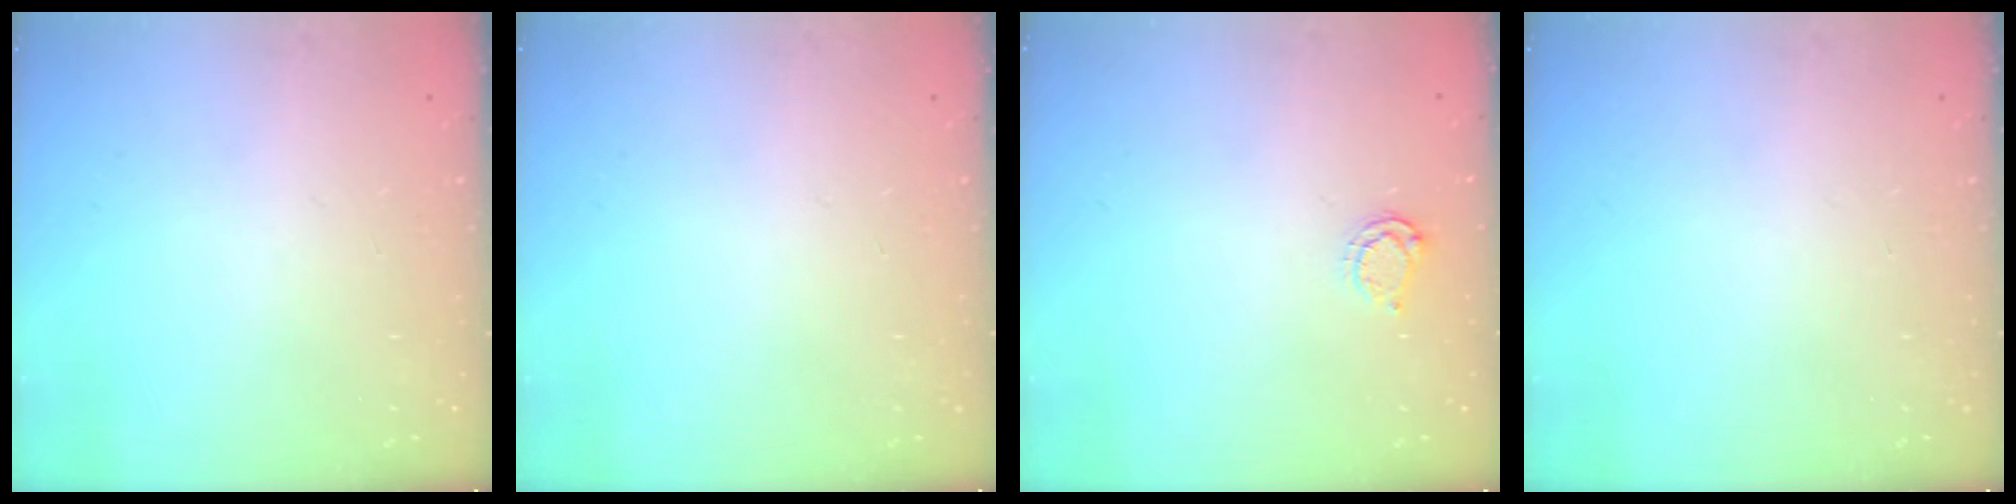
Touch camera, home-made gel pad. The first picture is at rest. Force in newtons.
{"total": 0.0}
{"total": 4.4, "press": 4.4, "slide": 0.5}
{"total": 0.0}